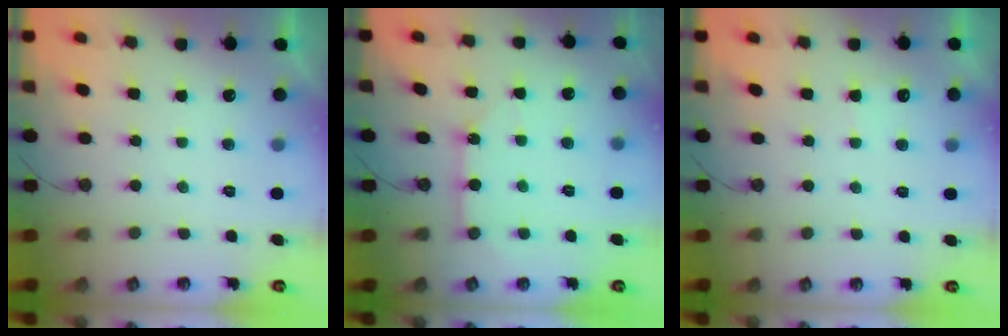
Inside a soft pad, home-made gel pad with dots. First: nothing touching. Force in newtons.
{"total": 7.7, "press": 7.6, "slide": 0.4}
{"total": 4.9, "press": 4.8, "slide": 0.4}